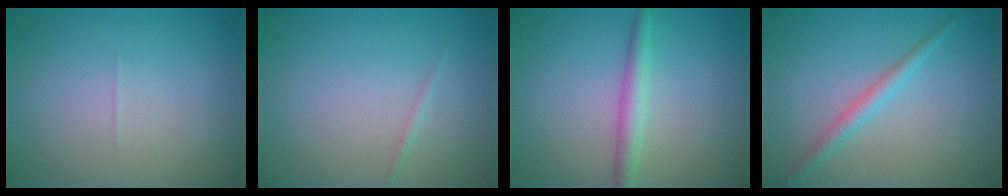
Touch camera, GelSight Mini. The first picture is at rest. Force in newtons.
{"total": 0.5, "press": 0.5, "slide": 0.0}
{"total": 2.3, "press": 2.3, "slide": 0.0}
{"total": 2.0, "press": 2.0, "slide": 0.0}